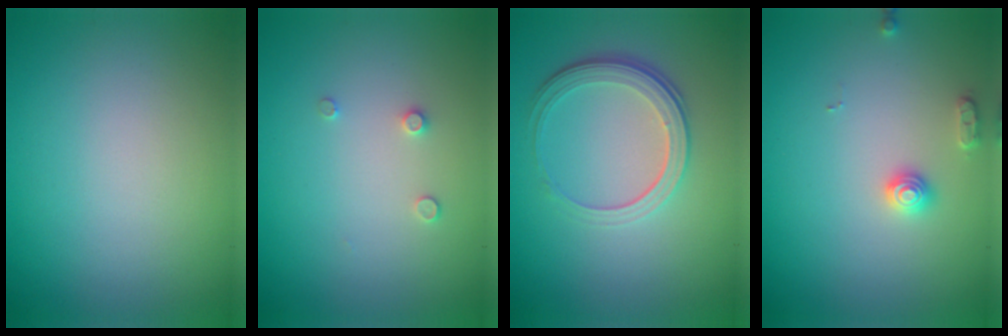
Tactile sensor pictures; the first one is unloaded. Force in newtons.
{"total": 0.8, "press": 0.8, "slide": 0.0}
{"total": 3.8, "press": 2.7, "slide": 2.7}
{"total": 1.7, "press": 1.7, "slide": 0.3}